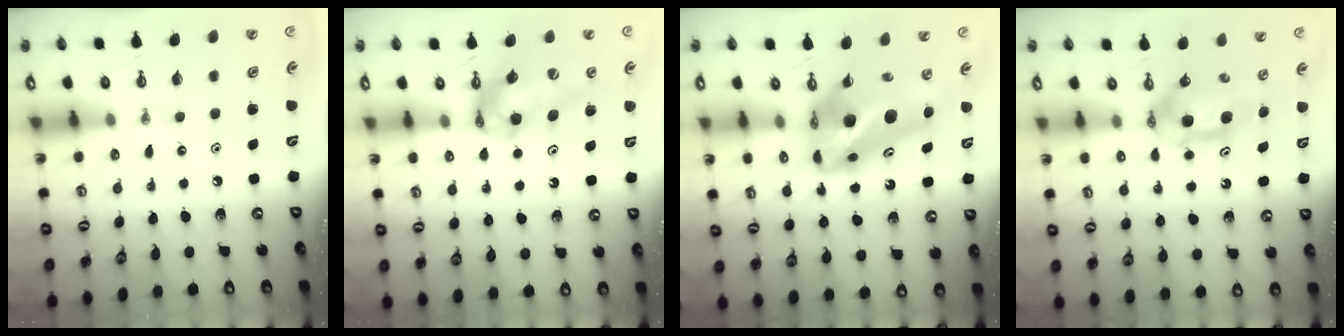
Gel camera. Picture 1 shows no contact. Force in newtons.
{"total": 11.6, "press": 11.5, "slide": 1.4}
{"total": 12.5, "press": 12.2, "slide": 2.8}
{"total": 9.0, "press": 4.8, "slide": 7.6}